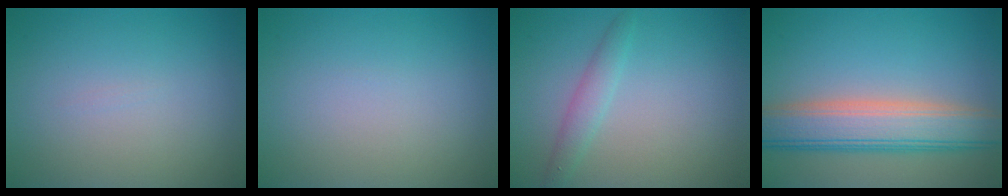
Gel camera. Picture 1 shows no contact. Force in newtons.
{"total": 0.0}
{"total": 1.8, "press": 1.8, "slide": 0.0}
{"total": 7.2, "press": 7.2, "slide": 0.1}